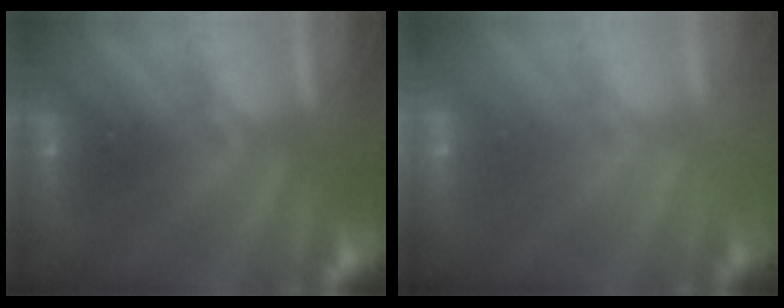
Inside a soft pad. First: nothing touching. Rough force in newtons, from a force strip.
{"total": 1.9}